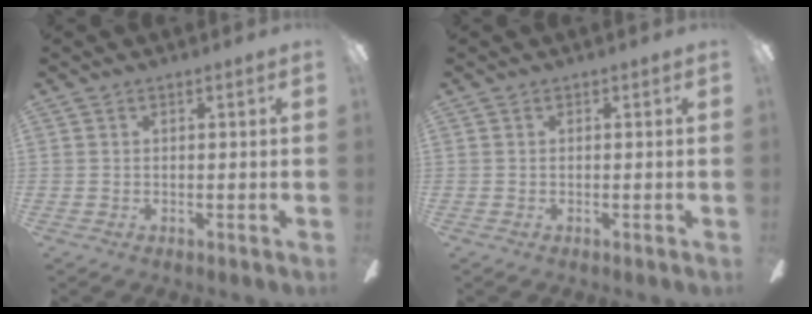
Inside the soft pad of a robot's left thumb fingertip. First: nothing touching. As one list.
[{"total": 0.0}]